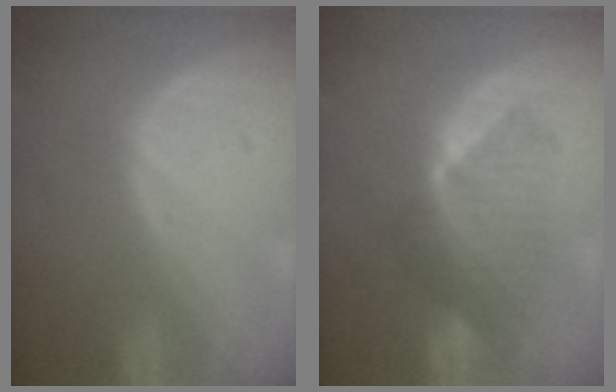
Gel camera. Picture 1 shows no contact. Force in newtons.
{"total": 6.7, "press": 6.5, "slide": 1.6}